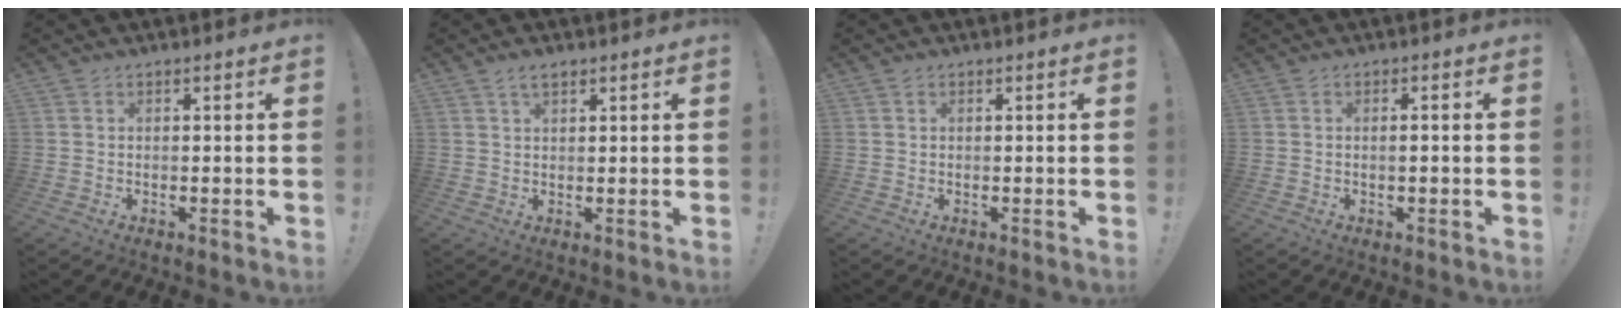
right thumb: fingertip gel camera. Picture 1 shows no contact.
{"total": 2.6, "force": [1.6, 1.1, 1.7], "torque": [-0.026, -0.005, 0.026]}
{"total": 0.0}
{"total": 1.4, "force": [-0.4, 0.0, 1.3], "torque": [-0.023, -0.001, -0.009]}